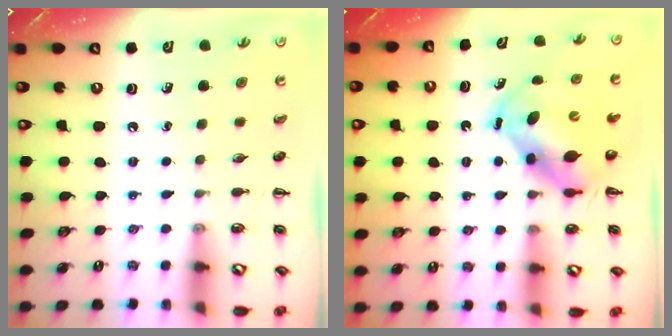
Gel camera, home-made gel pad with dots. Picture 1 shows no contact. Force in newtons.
{"total": 6.6, "press": 6.5, "slide": 1.3}